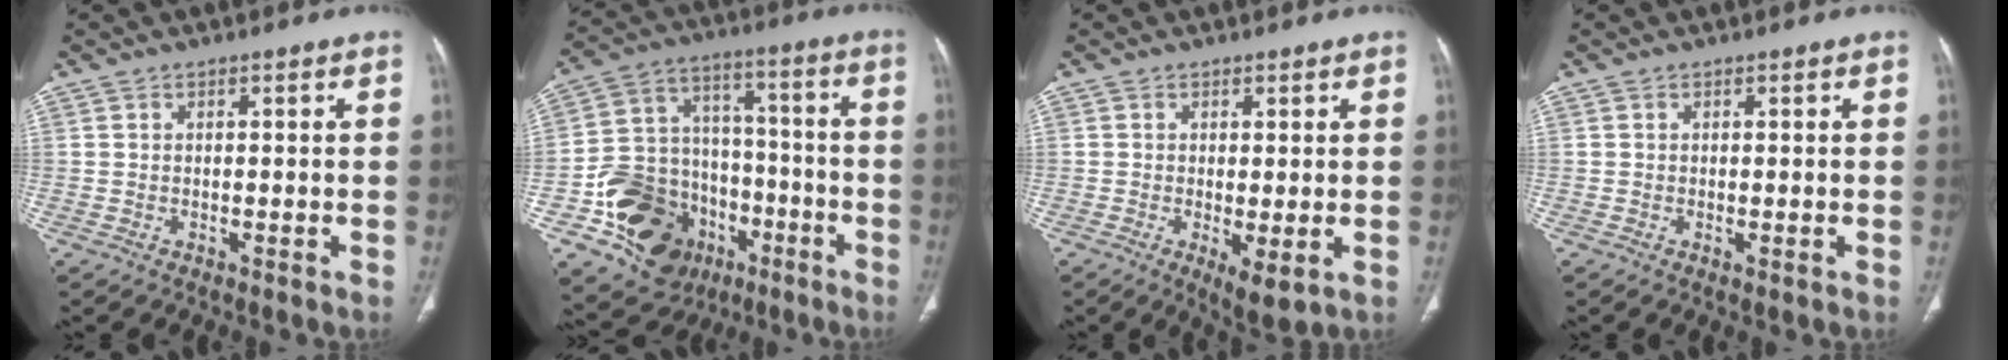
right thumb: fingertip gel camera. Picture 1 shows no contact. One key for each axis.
{"total": 20.9, "fx": -8.8, "fy": 16.2, "fz": 9.8, "tx": -0.139, "ty": 0.085, "tz": -0.134}
{"total": 4.7, "fx": -1.0, "fy": 1.5, "fz": 4.3, "tx": -0.072, "ty": -0.018, "tz": -0.012}
{"total": 0.0}